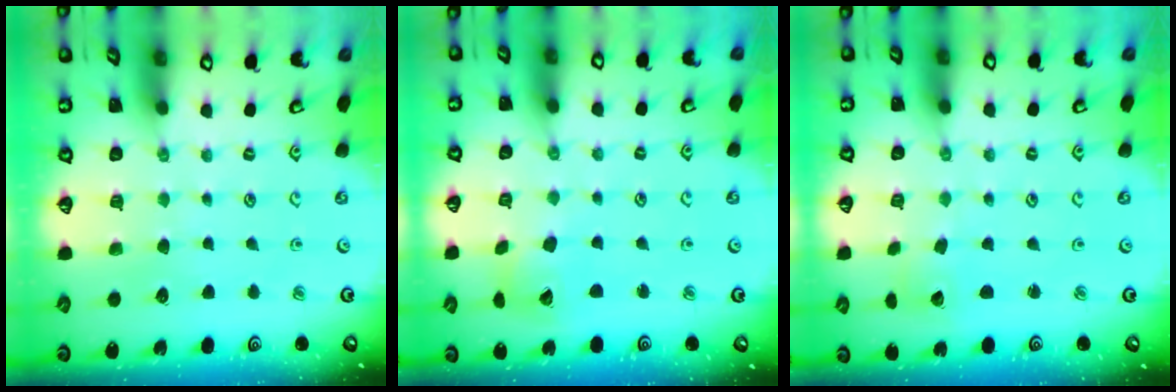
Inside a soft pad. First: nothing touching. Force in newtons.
{"total": 7.1, "press": 7.1, "slide": 1.0}
{"total": 2.0, "press": 2.0, "slide": 0.1}